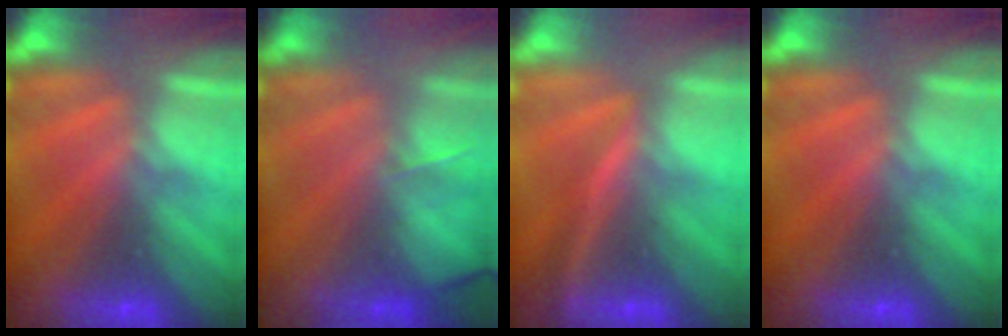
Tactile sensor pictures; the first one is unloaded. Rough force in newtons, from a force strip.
{"total": 2.1}
{"total": 2.8}
{"total": 0.0}